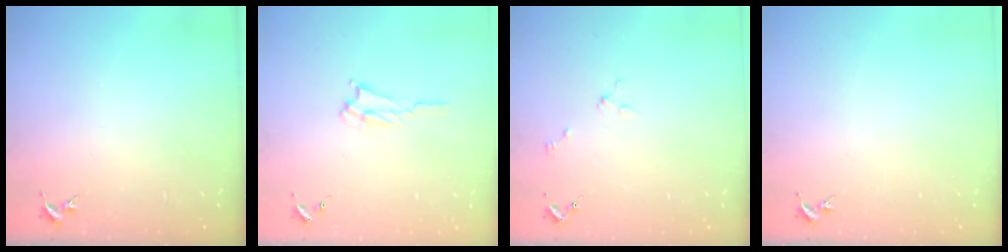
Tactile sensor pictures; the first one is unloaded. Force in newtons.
{"total": 1.6, "press": 1.5, "slide": 0.4}
{"total": 2.0, "press": 2.0, "slide": 0.2}
{"total": 0.0}